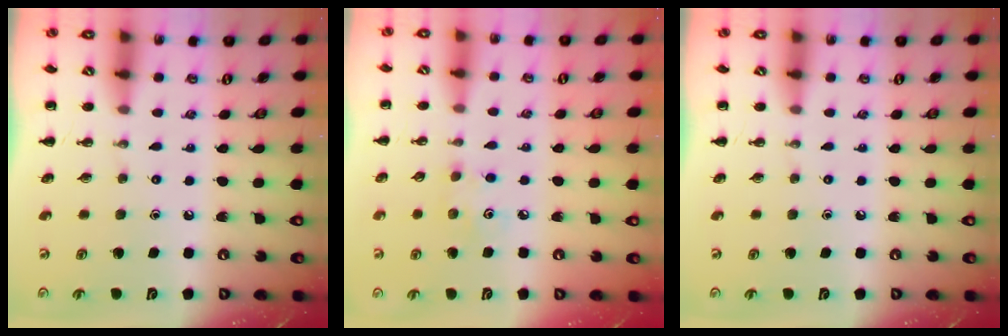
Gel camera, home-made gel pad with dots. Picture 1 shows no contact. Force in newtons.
{"total": 3.8, "press": 3.7, "slide": 0.9}
{"total": 0.0}